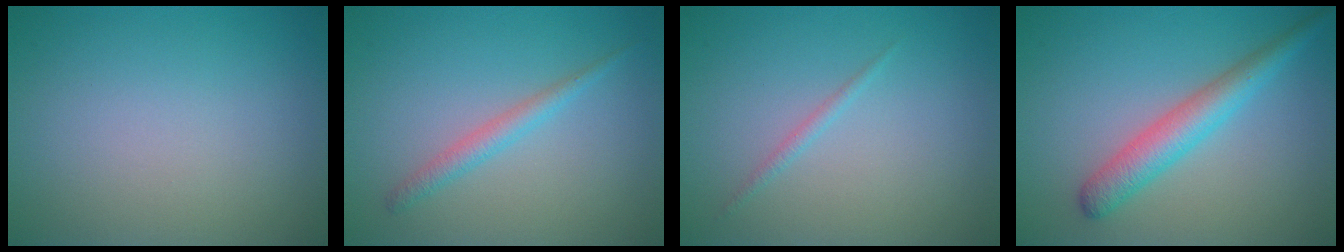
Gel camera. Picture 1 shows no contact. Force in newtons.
{"total": 1.7, "press": 1.7, "slide": 0.1}
{"total": 0.7, "press": 0.7, "slide": 0.1}
{"total": 3.9, "press": 3.9, "slide": 0.1}